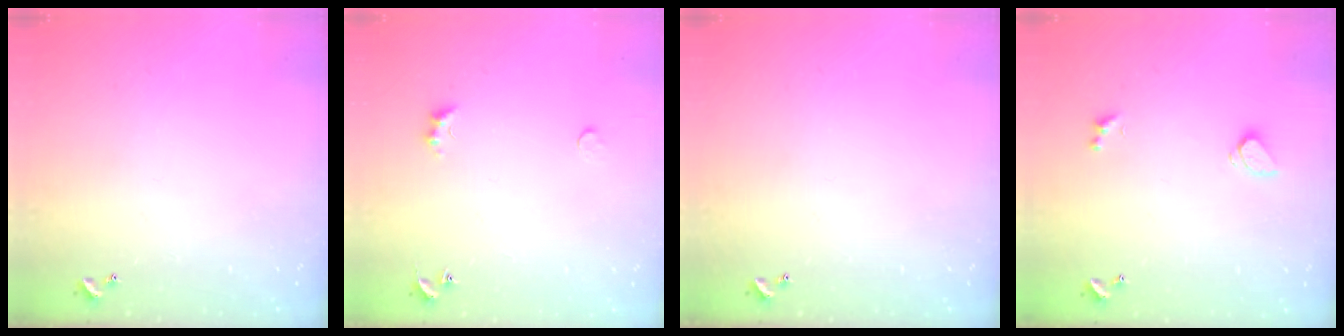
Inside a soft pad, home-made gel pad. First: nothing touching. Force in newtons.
{"total": 1.9, "press": 1.9, "slide": 0.5}
{"total": 0.0}
{"total": 0.8, "press": 0.6, "slide": 0.4}